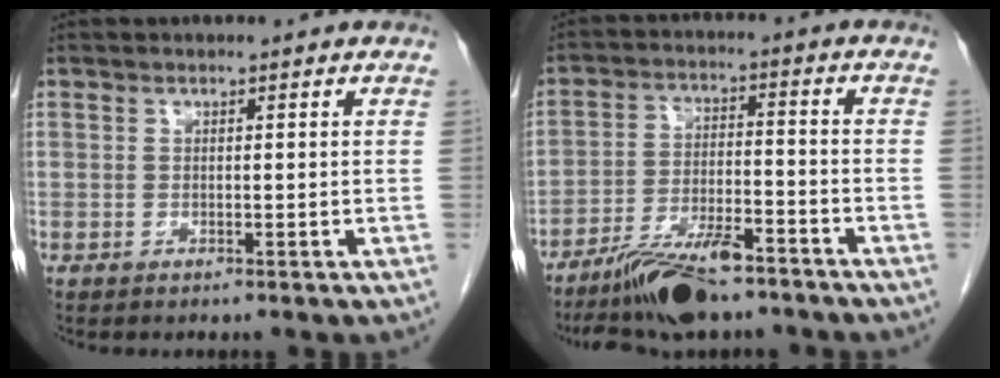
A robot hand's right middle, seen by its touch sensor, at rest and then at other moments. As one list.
[{"total": 11.0, "force": [-8.6, 2.5, 6.5], "torque": [-0.118, -0.014, -0.150]}]